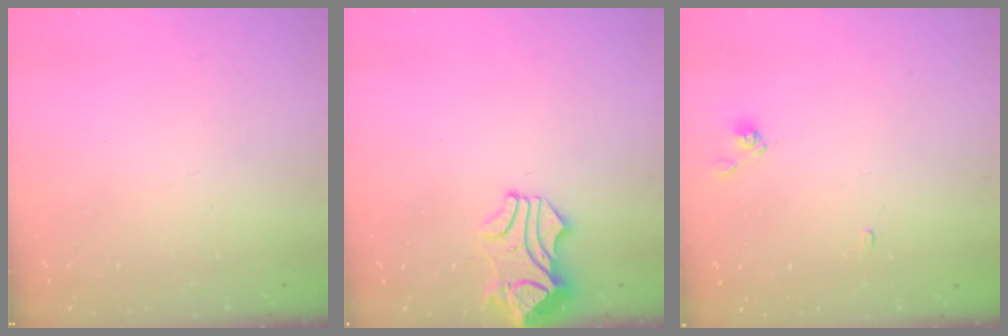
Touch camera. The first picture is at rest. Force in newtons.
{"total": 1.2, "press": 0.1, "slide": 1.2}
{"total": 2.8, "press": 2.8, "slide": 0.3}